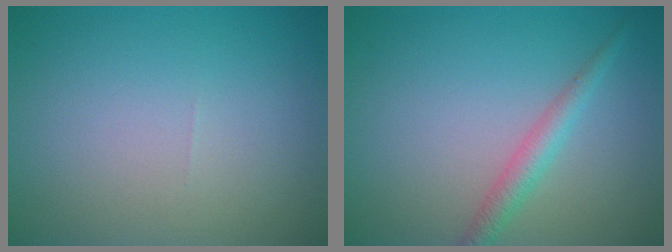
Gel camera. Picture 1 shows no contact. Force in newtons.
{"total": 2.1, "press": 2.1, "slide": 0.1}